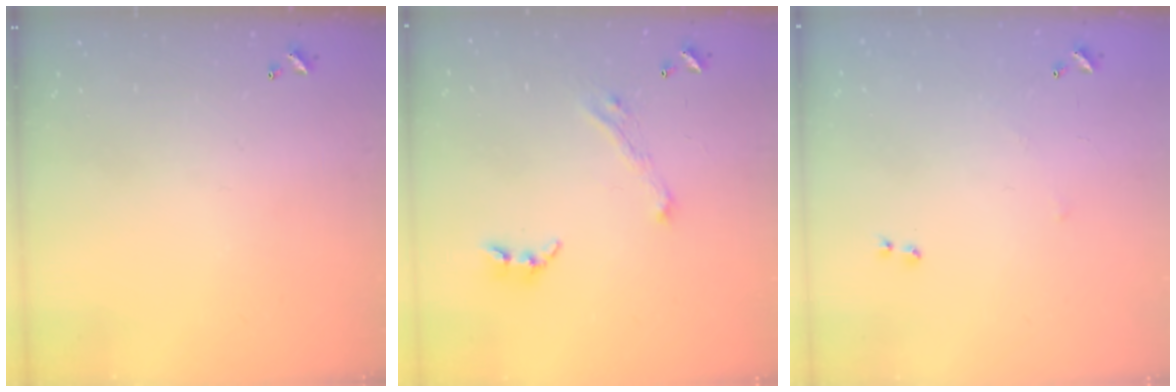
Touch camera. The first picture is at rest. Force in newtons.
{"total": 4.1, "press": 4.0, "slide": 1.1}
{"total": 7.7, "press": 7.7, "slide": 0.8}